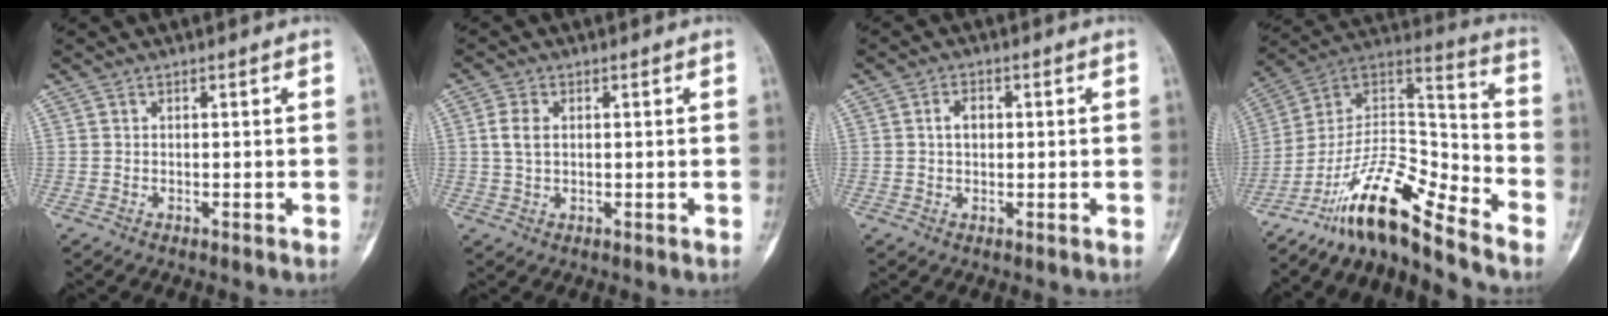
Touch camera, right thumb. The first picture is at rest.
{"total": 3.5, "force": [0.6, 2.2, 2.7], "torque": [-0.056, 0.004, 0.011]}
{"total": 3.0, "force": [0.4, 2.1, 2.1], "torque": [-0.030, 0.009, 0.005]}
{"total": 16.6, "force": [-13.2, 3.3, 9.4], "torque": [-0.156, 0.114, -0.241]}